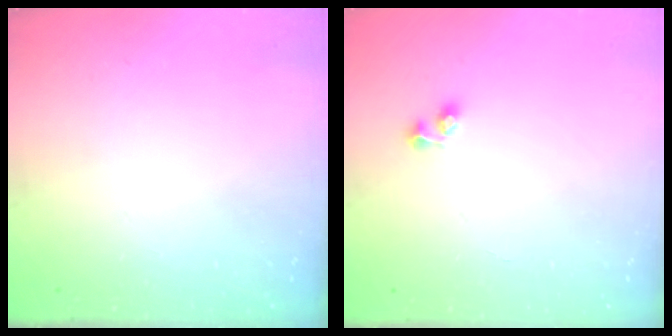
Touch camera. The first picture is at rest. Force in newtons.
{"total": 3.0, "press": 2.7, "slide": 1.3}